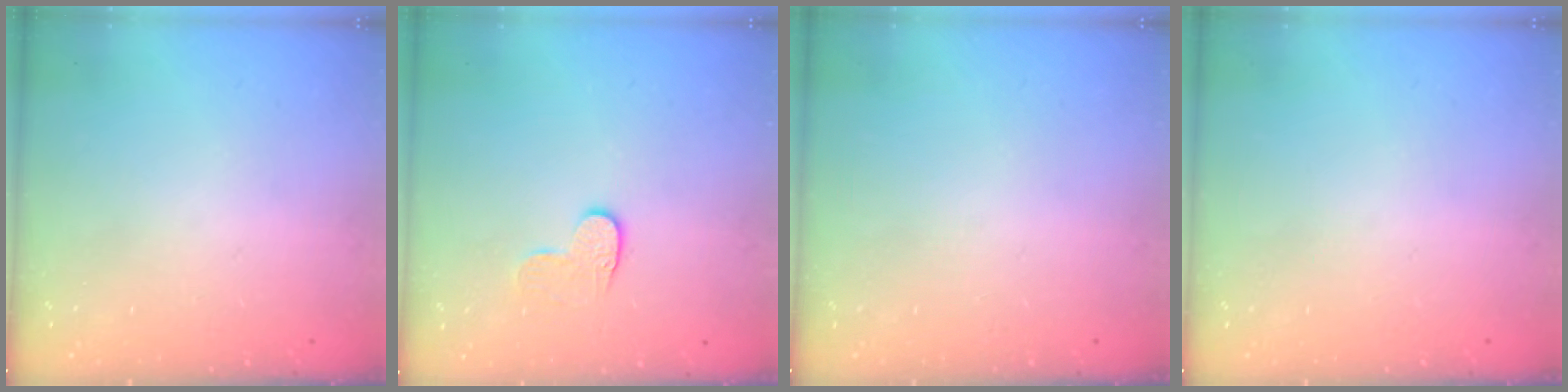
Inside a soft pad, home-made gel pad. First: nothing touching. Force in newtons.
{"total": 7.0, "press": 6.9, "slide": 0.6}
{"total": 0.0}
{"total": 0.0}